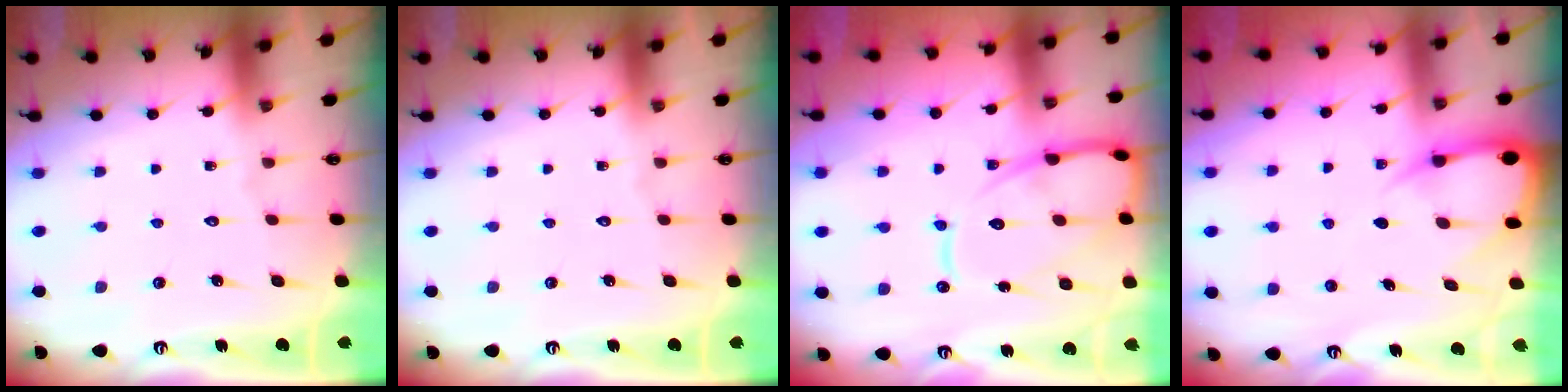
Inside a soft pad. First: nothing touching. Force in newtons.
{"total": 0.0}
{"total": 13.7, "press": 13.6, "slide": 1.4}
{"total": 6.0, "press": 5.9, "slide": 0.6}